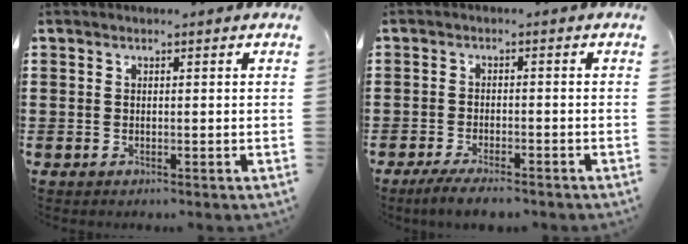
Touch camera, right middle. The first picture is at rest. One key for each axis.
{"total": 3.3, "fx": -2.9, "fy": 0.4, "fz": 1.4, "tx": -0.038, "ty": -0.004, "tz": -0.062}